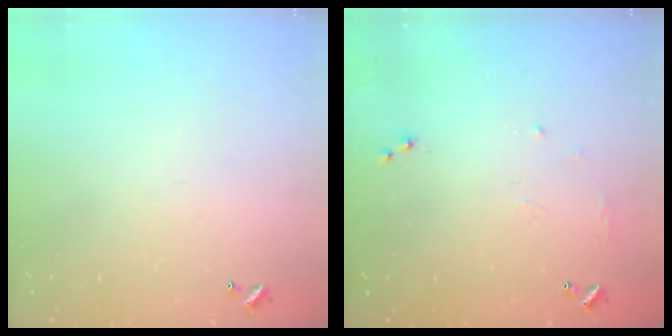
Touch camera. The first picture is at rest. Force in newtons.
{"total": 6.4, "press": 6.3, "slide": 1.0}